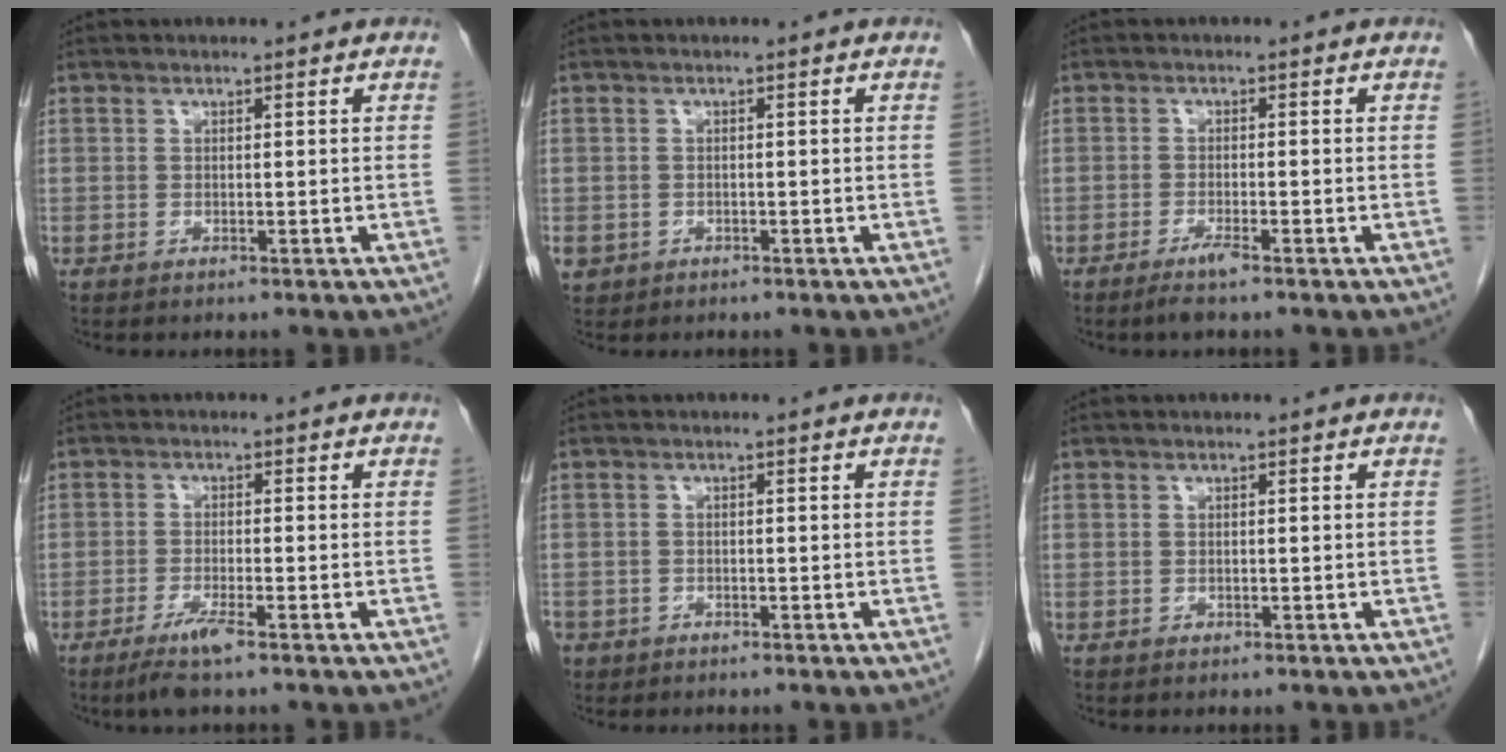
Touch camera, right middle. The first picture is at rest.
{"total": 2.8, "force": [-1.4, 2.4, 0.6], "torque": [-0.012, 0.001, -0.020]}
{"total": 2.8, "force": [-1.9, -0.1, 2.0], "torque": [-0.045, -0.006, -0.038]}
{"total": 3.8, "force": [-2.5, 0.0, 2.8], "torque": [-0.060, -0.009, -0.050]}
{"total": 3.8, "force": [-2.5, 2.7, 0.8], "torque": [-0.023, -0.001, -0.045]}
{"total": 0.0}